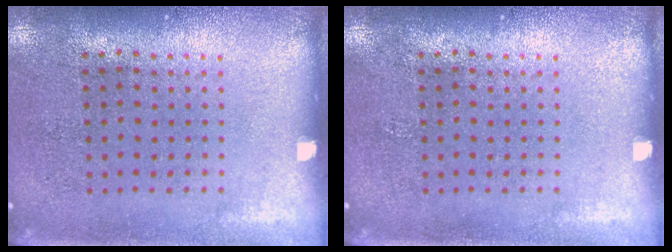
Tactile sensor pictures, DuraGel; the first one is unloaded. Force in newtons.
{"total": 0.0}